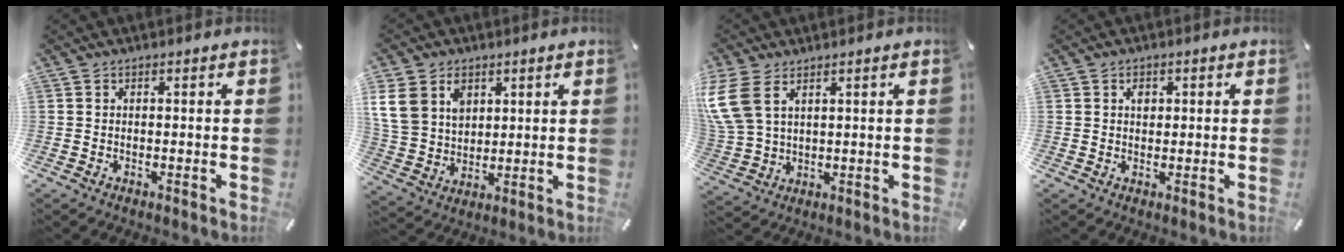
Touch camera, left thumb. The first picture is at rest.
{"total": 10.7, "force": [4.9, 8.4, 4.3], "torque": [-0.107, -0.013, 0.090]}
{"total": 8.7, "force": [4.6, 5.4, 5.0], "torque": [-0.134, -0.012, 0.088]}
{"total": 1.8, "force": [0.5, 1.4, 1.0], "torque": [-0.006, 0.000, 0.004]}